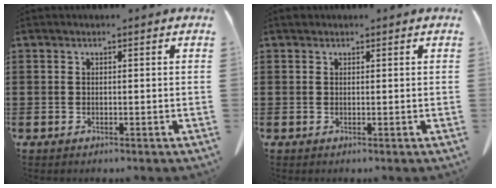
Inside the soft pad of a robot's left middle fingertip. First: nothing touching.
{"total": 0.6, "force": [0.4, 0.3, 0.1], "torque": [-0.003, 0.003, 0.008]}